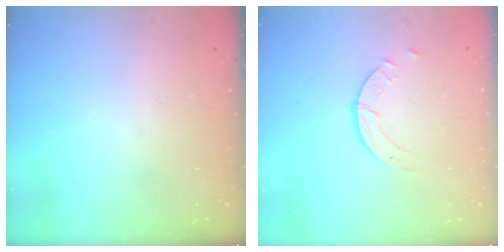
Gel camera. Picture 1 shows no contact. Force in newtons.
{"total": 1.4, "press": 1.4, "slide": 0.2}